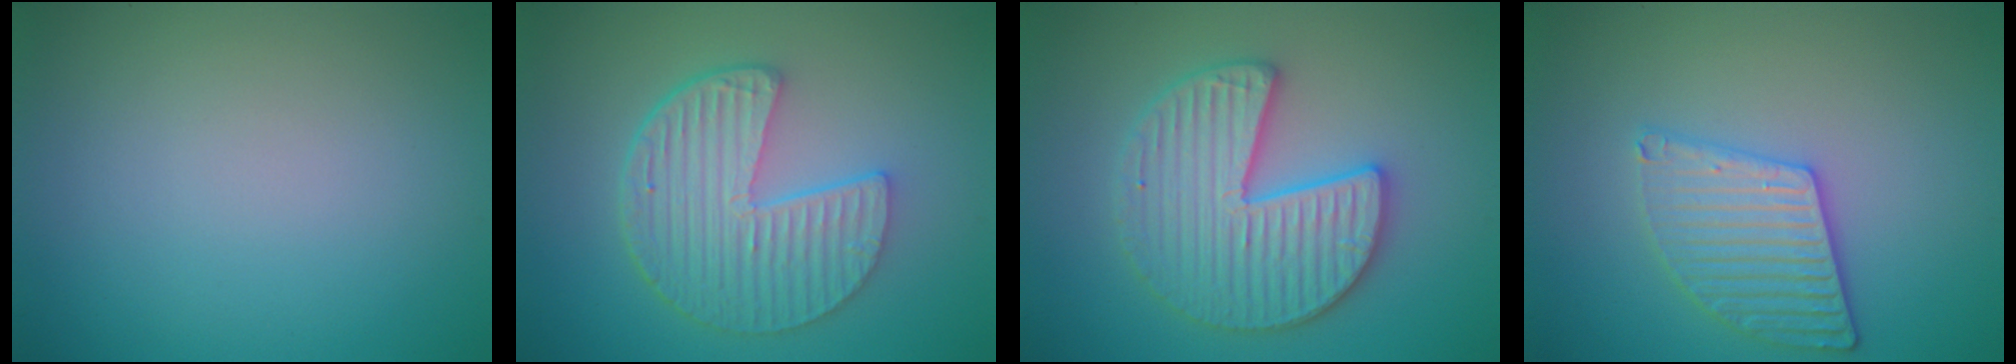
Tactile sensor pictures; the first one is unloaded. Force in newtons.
{"total": 6.3, "press": 4.6, "slide": 4.4}
{"total": 6.0, "press": 5.9, "slide": 1.0}
{"total": 3.7, "press": 3.4, "slide": 1.4}